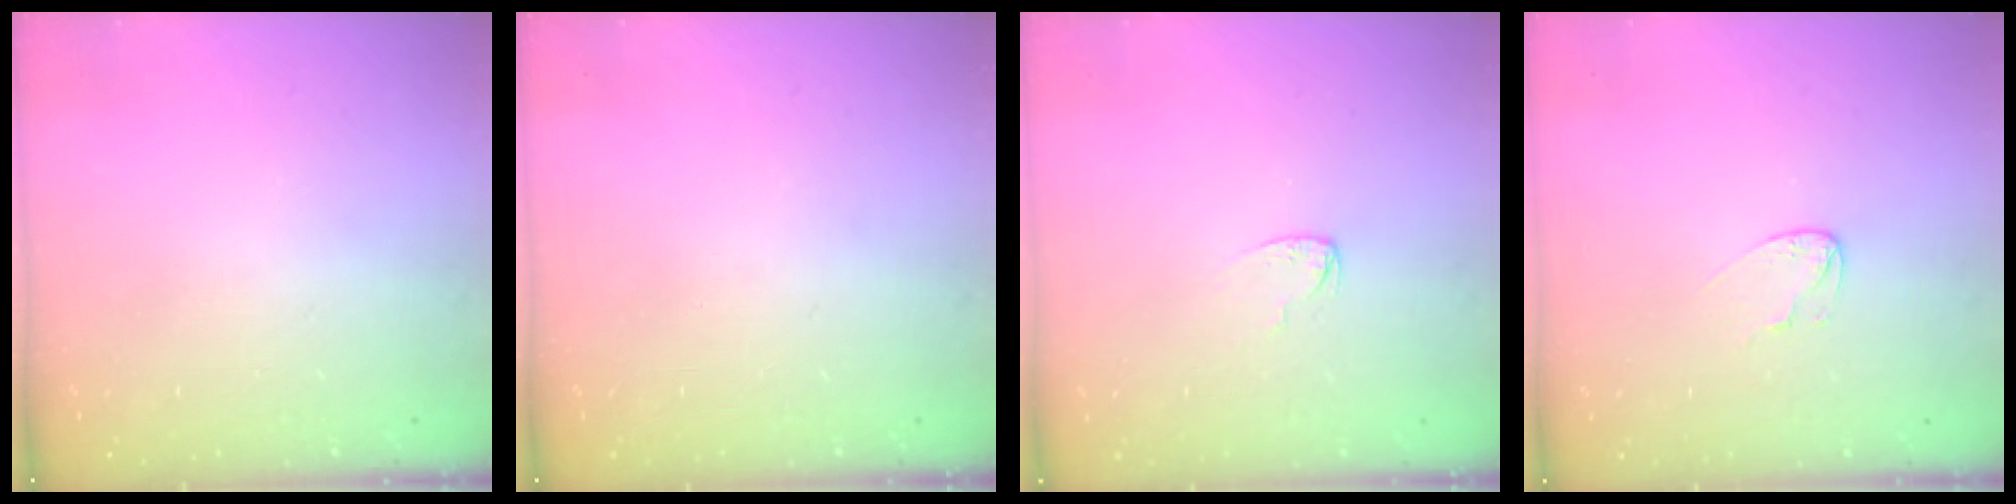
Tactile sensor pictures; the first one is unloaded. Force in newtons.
{"total": 0.0}
{"total": 2.6, "press": 2.6, "slide": 0.3}
{"total": 5.2, "press": 5.2, "slide": 0.4}